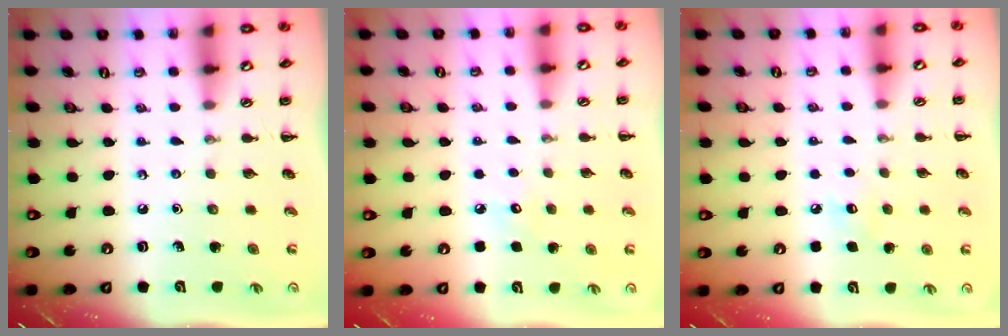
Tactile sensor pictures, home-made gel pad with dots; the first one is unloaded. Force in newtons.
{"total": 3.8, "press": 3.7, "slide": 0.9}
{"total": 4.4, "press": 4.2, "slide": 1.1}